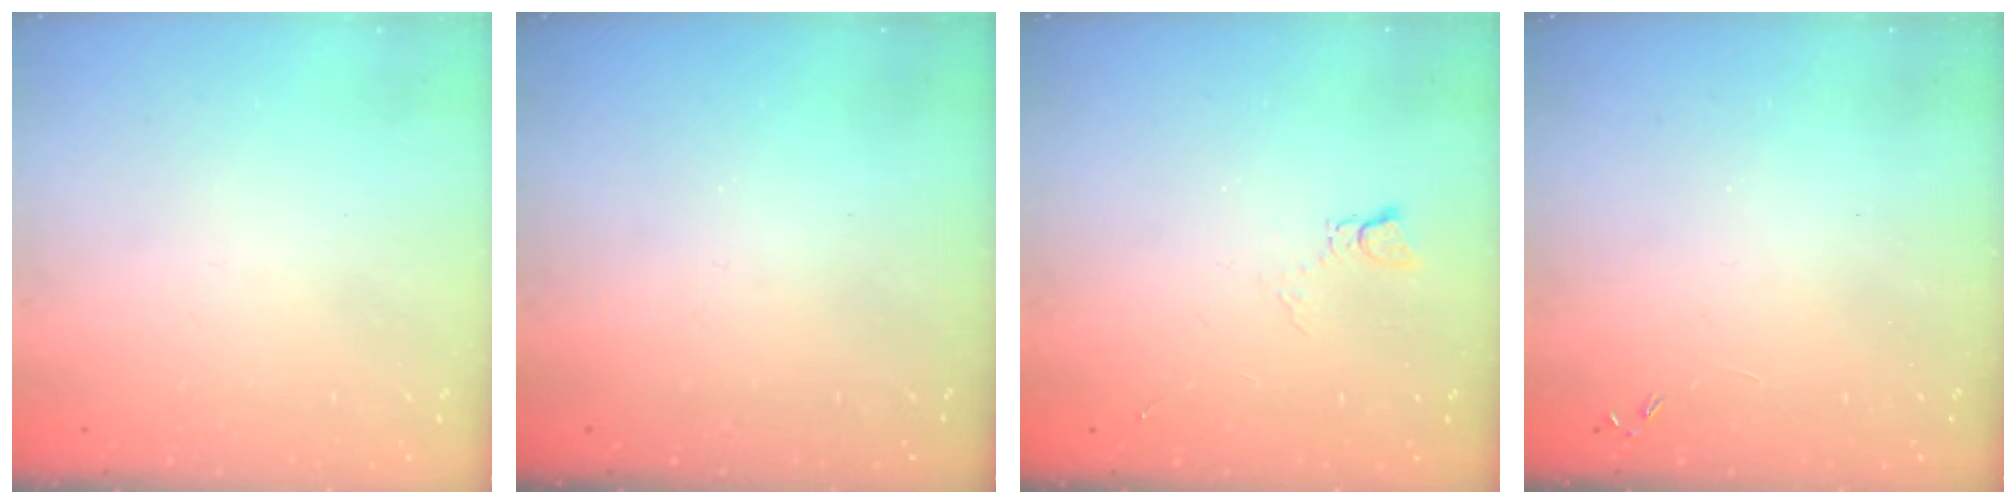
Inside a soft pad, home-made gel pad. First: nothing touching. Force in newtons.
{"total": 0.0}
{"total": 2.1, "press": 2.1, "slide": 0.3}
{"total": 0.0}